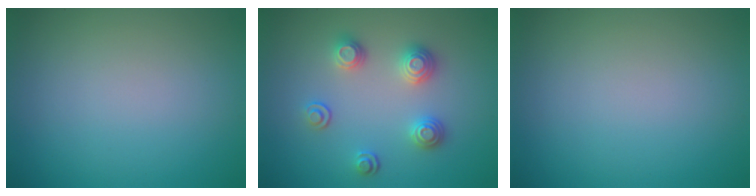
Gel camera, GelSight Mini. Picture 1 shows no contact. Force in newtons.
{"total": 3.1, "press": 2.8, "slide": 1.4}
{"total": 0.0}